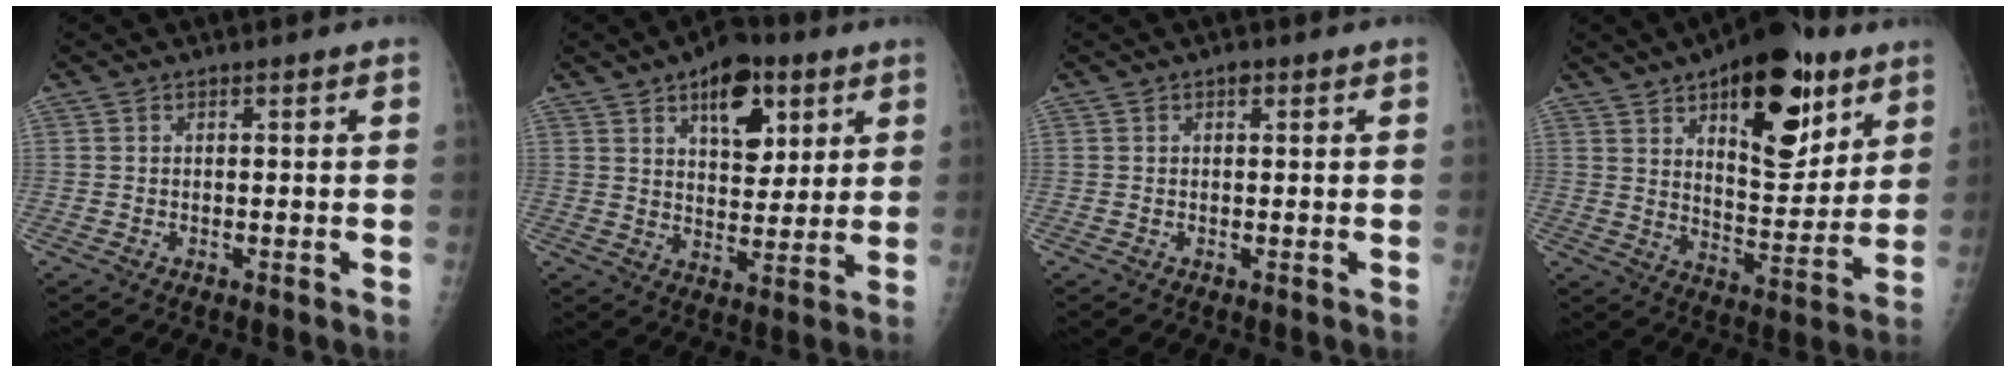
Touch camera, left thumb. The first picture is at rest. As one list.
[{"total": 12.1, "force": [5.9, 6.7, 8.1], "torque": [-0.082, -0.024, 0.090]}, {"total": 0.9, "force": [0.4, 0.6, 0.5], "torque": [-0.001, 0.000, 0.003]}, {"total": 21.7, "force": [11.2, 9.8, 15.8], "torque": [-0.184, -0.054, 0.172]}]